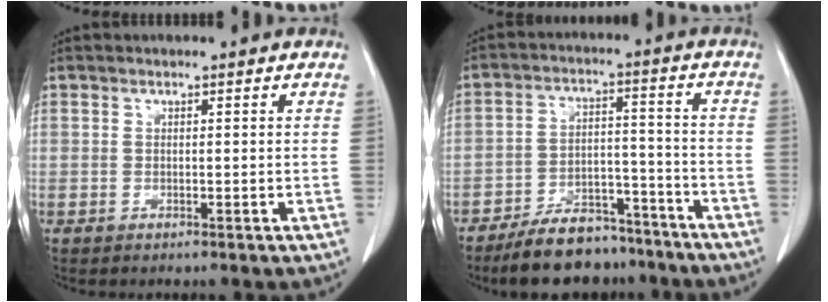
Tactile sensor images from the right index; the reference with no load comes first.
{"total": 11.5, "force": [-9.7, 4.8, 3.8], "torque": [-0.051, 0.027, -0.156]}